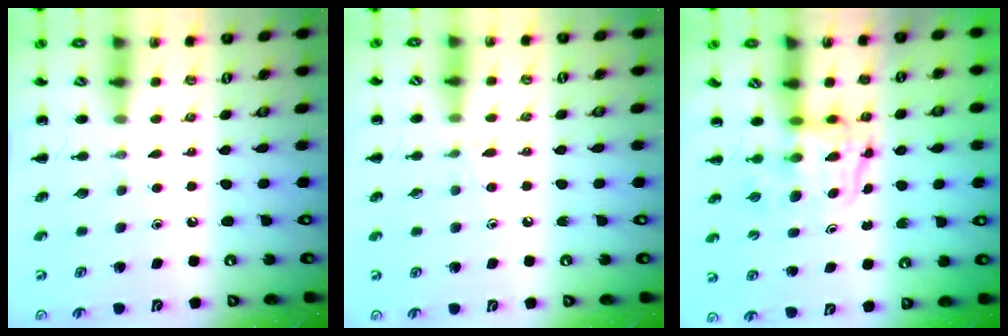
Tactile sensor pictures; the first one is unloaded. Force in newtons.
{"total": 5.8, "press": 5.5, "slide": 1.9}
{"total": 3.4, "press": 3.4, "slide": 0.6}